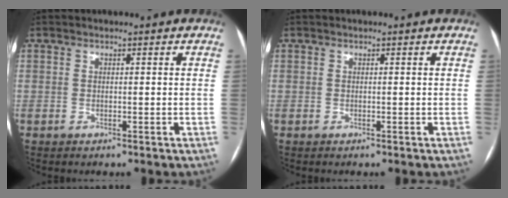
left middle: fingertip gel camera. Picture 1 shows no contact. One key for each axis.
{"total": 0.0}